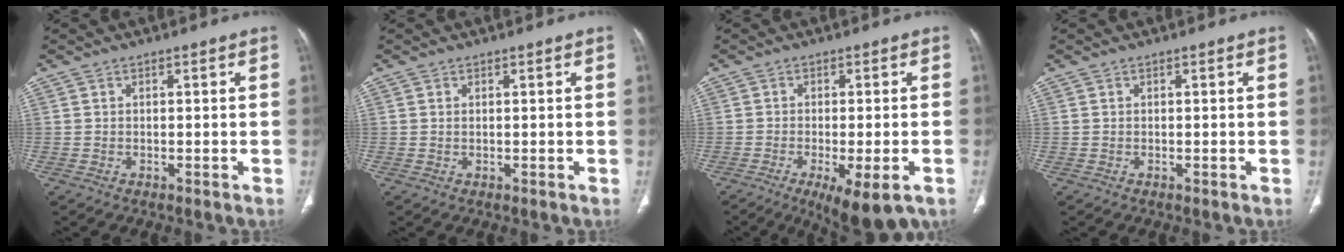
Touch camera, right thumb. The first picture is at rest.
{"total": 0.0}
{"total": 9.3, "force": [-4.1, 2.7, 7.9], "torque": [-0.119, -0.010, -0.058]}
{"total": 0.0}